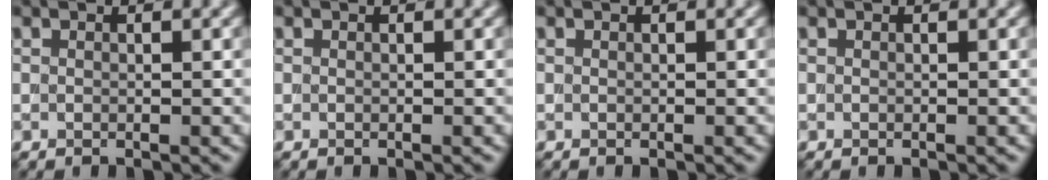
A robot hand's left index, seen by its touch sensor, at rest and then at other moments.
{"total": 0.0}
{"total": 0.0}
{"total": 0.0}